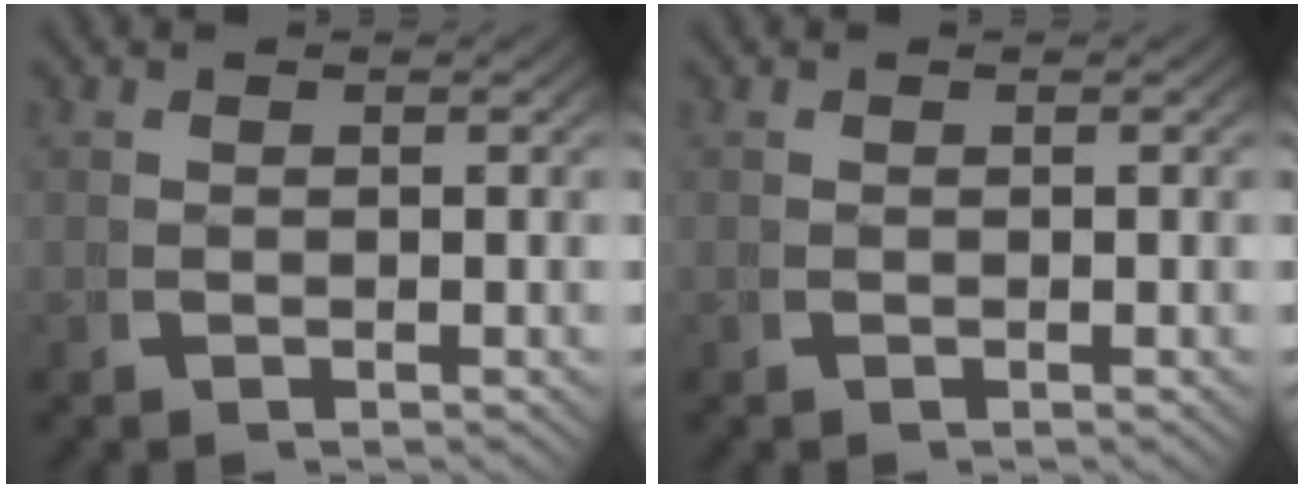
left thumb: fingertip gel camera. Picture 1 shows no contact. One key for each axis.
{"total": 0.0}